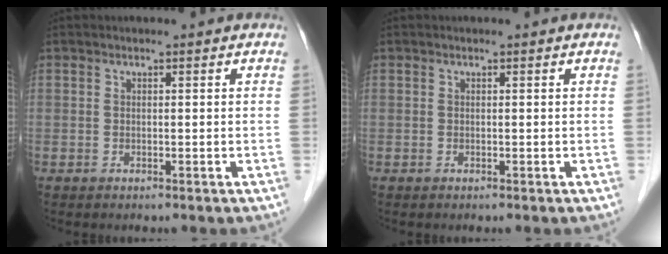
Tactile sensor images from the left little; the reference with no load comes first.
{"total": 0.0}